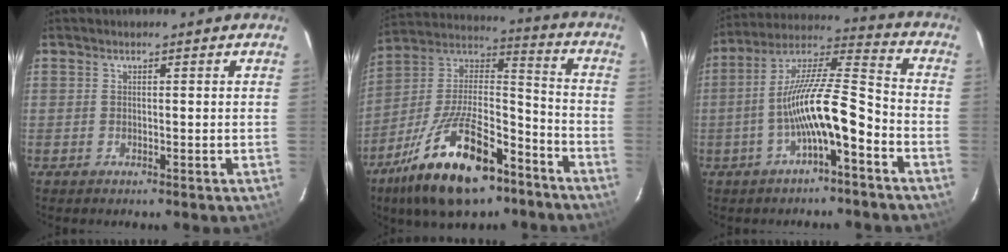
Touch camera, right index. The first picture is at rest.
{"total": 23.6, "force": [-14.0, 10.3, 16.0], "torque": [-0.308, 0.000, -0.229]}
{"total": 13.0, "force": [-5.3, 2.2, 11.7], "torque": [-0.225, 0.011, -0.095]}